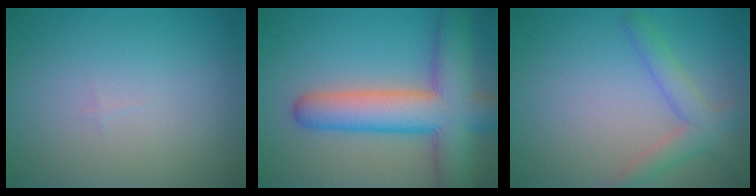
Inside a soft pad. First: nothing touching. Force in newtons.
{"total": 9.5, "press": 9.5, "slide": 0.8}
{"total": 3.1, "press": 3.1, "slide": 0.1}